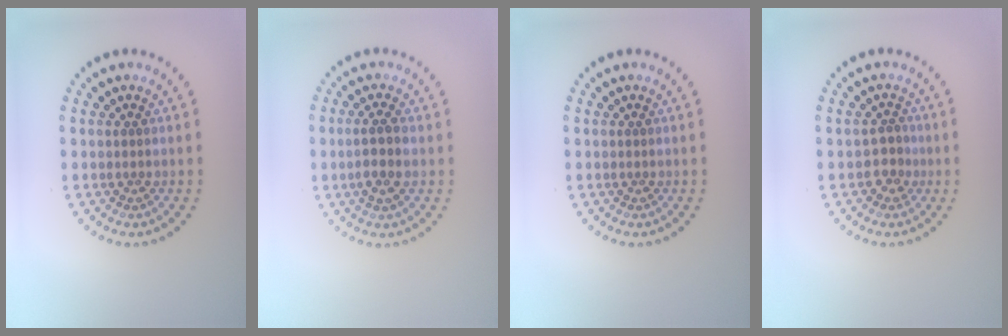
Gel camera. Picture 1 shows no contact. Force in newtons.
{"total": 2.5, "press": 2.3, "slide": 0.9}
{"total": 0.0}
{"total": 1.8, "press": 1.6, "slide": 0.9}